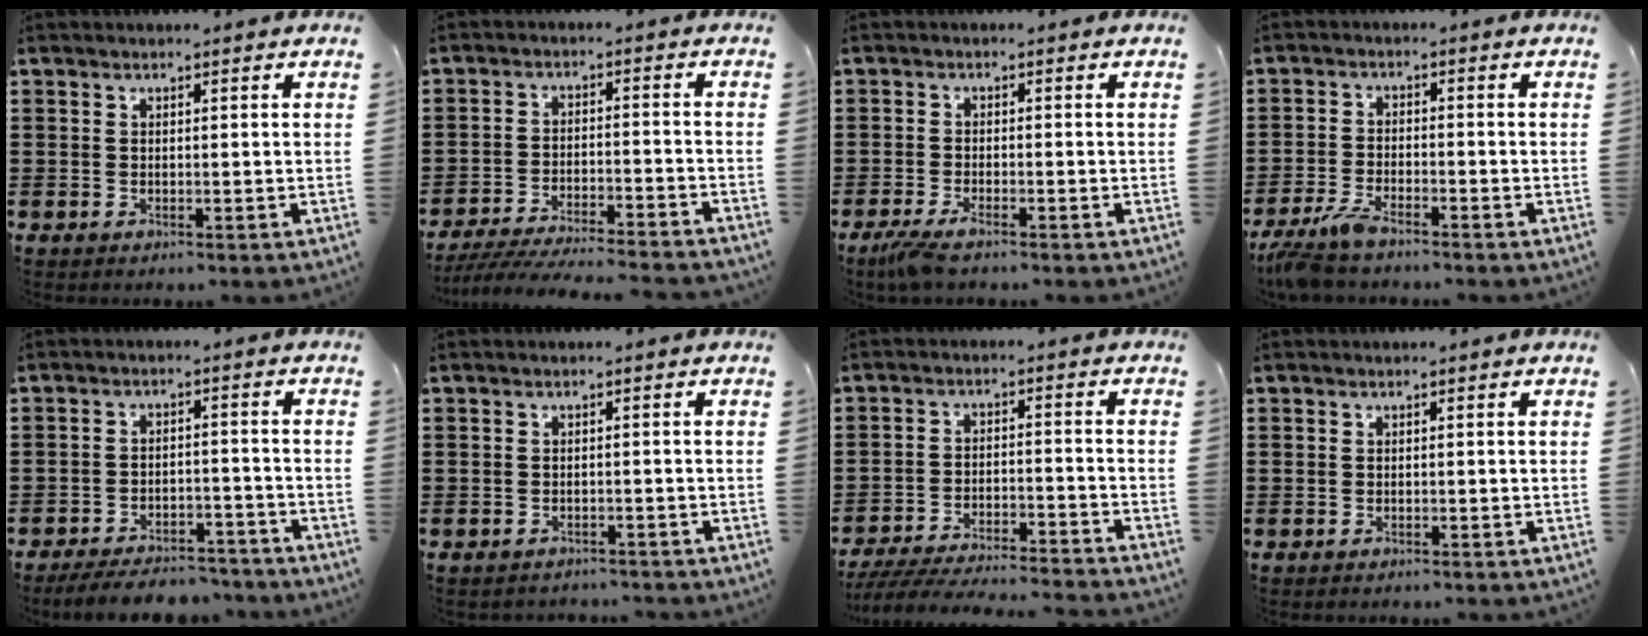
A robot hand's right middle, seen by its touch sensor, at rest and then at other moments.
{"total": 5.7, "force": [-5.4, 0.1, 1.5], "torque": [-0.036, -0.008, -0.109]}
{"total": 2.8, "force": [-2.2, 0.1, 1.7], "torque": [-0.043, -0.006, -0.044]}
{"total": 4.4, "force": [-3.8, 0.5, 2.0], "torque": [-0.062, -0.010, -0.082]}
{"total": 5.3, "force": [-5.2, 0.9, 1.1], "torque": [-0.021, 0.007, -0.103]}
{"total": 1.2, "force": [-1.2, 0.2, -0.1], "torque": [-0.005, 0.001, -0.027]}
{"total": 6.2, "force": [-6.0, 0.2, 1.6], "torque": [-0.034, -0.001, -0.118]}
{"total": 0.7, "force": [-0.4, 0.5, 0.0], "torque": [0.000, 0.003, -0.010]}